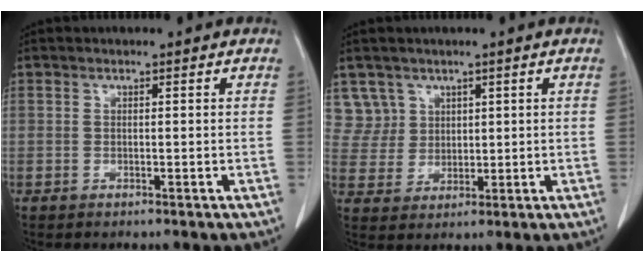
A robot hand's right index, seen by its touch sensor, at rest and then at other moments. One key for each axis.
{"total": 5.3, "fx": 3.1, "fy": 4.2, "fz": -0.5, "tx": 0.020, "ty": 0.004, "tz": 0.068}